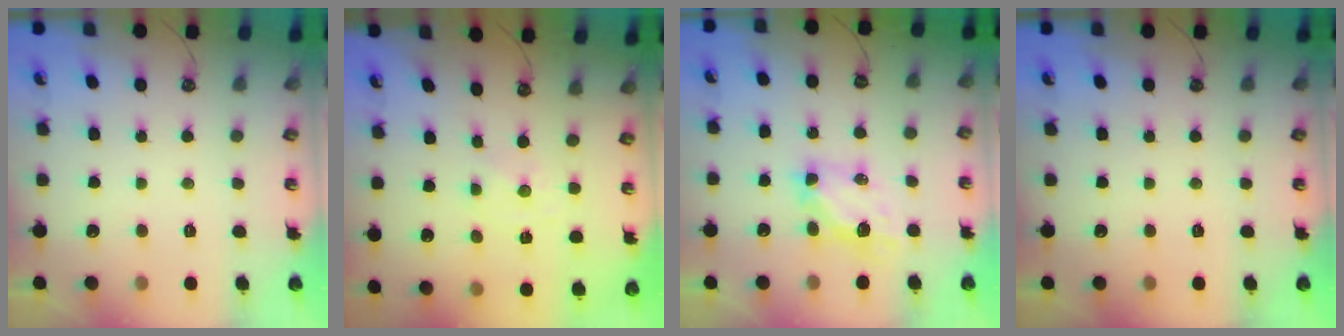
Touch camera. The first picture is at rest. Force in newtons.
{"total": 0.0}
{"total": 6.0, "press": 6.0, "slide": 0.3}
{"total": 0.0}